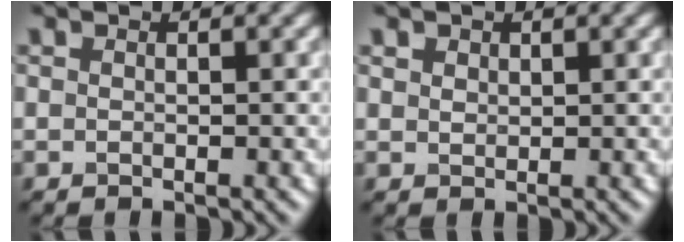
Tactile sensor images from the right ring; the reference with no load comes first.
{"total": 1.1, "force": [0.8, 0.7, 0.3], "torque": [-0.005, 0.000, 0.014]}